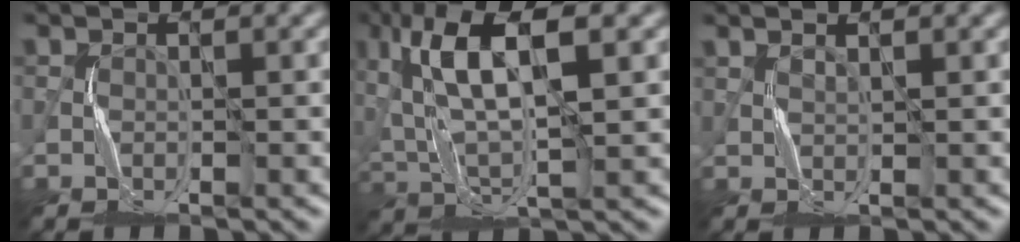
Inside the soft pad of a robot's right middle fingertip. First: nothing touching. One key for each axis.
{"total": 9.7, "fx": 3.2, "fy": 3.4, "fz": 8.5, "tx": -0.173, "ty": 0.012, "tz": 0.060}
{"total": 0.9, "fx": 0.9, "fy": 0.0, "fz": 0.0, "tx": 0.002, "ty": -0.006, "tz": 0.018}